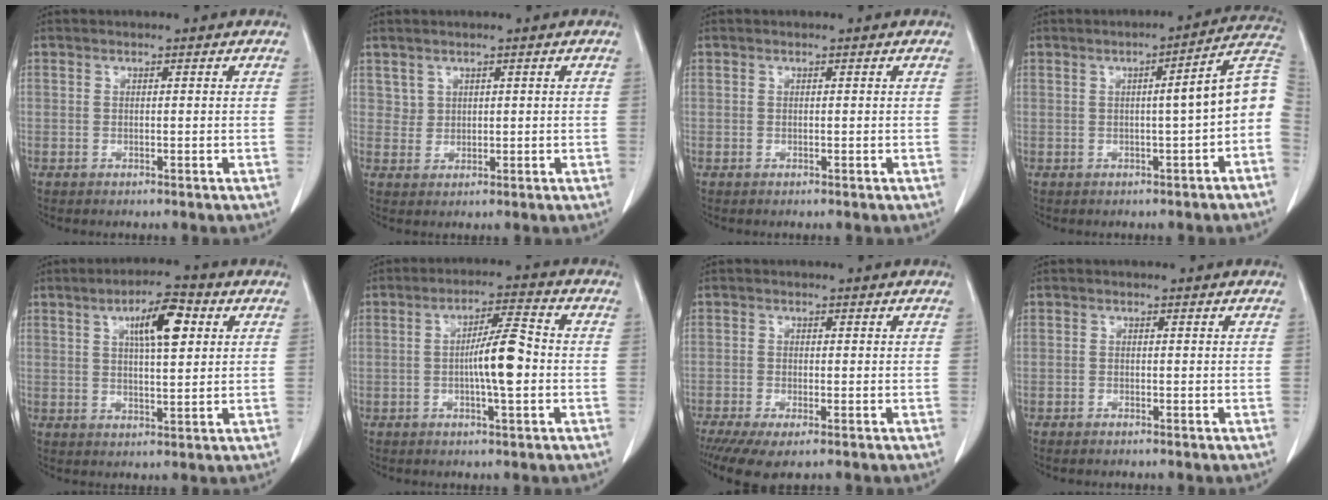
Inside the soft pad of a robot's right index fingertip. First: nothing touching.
{"total": 1.9, "force": [1.2, 1.5, 0.0], "torque": [0.011, 0.003, 0.019]}
{"total": 0.0}
{"total": 8.0, "force": [-0.7, 0.2, 8.0], "torque": [-0.097, 0.024, -0.017]}
{"total": 8.1, "force": [2.9, 1.9, 7.2], "torque": [-0.123, 0.010, 0.048]}
{"total": 7.3, "force": [-0.8, 0.7, 7.3], "torque": [-0.129, 0.009, -0.017]}
{"total": 5.4, "force": [-3.5, 1.1, 3.9], "torque": [-0.067, -0.015, -0.058]}
{"total": 0.6, "force": [-0.5, 0.1, 0.3], "torque": [-0.011, -0.002, -0.009]}